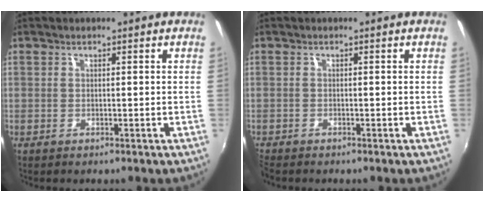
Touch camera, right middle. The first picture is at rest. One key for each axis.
{"total": 1.7, "fx": -1.6, "fy": 0.5, "fz": 0.3, "tx": -0.013, "ty": -0.008, "tz": -0.032}